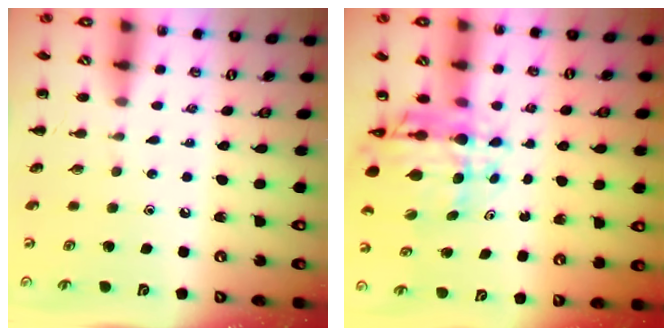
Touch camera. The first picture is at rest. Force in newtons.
{"total": 9.3, "press": 8.7, "slide": 3.2}